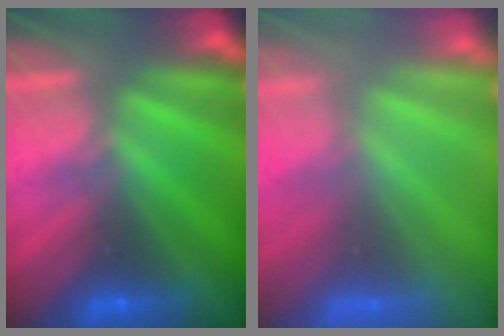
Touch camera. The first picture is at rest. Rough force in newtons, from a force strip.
{"total": 7.1}